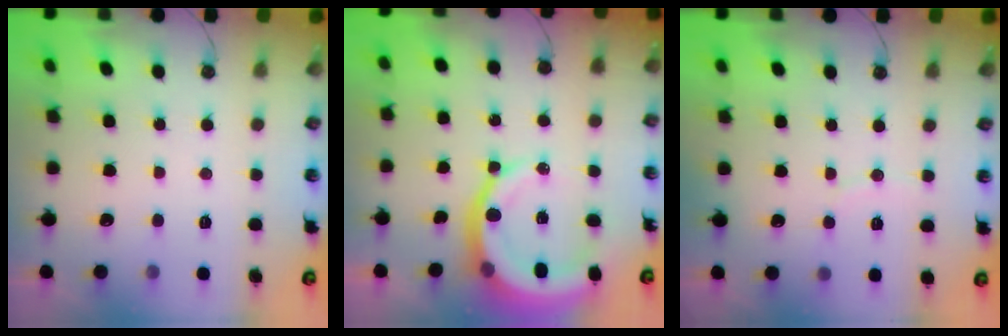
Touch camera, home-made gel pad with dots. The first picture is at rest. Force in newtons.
{"total": 13.4, "press": 13.3, "slide": 1.5}
{"total": 3.1, "press": 3.1, "slide": 0.3}